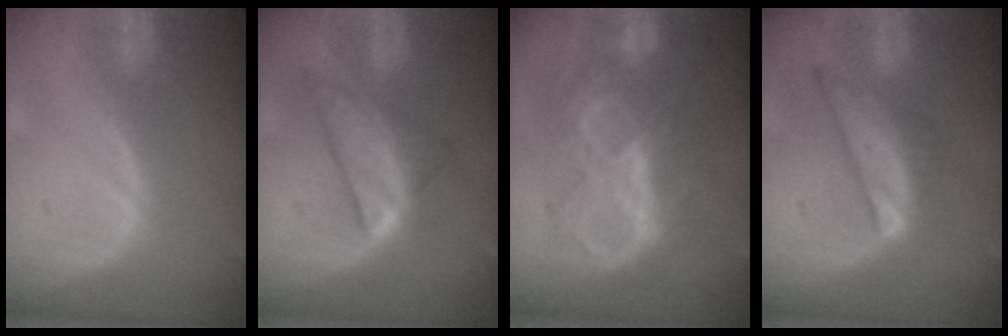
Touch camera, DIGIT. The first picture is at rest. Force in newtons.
{"total": 6.7, "press": 6.6, "slide": 0.3}
{"total": 9.3, "press": 9.2, "slide": 0.9}
{"total": 7.8, "press": 6.6, "slide": 4.1}